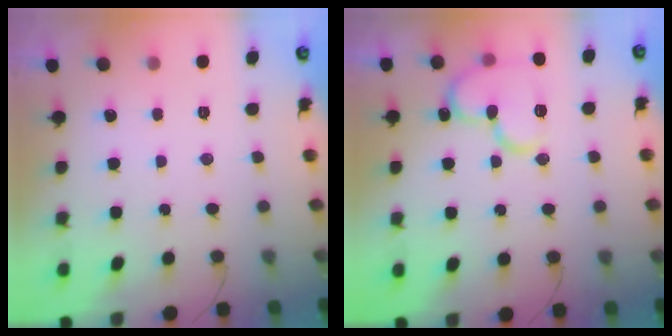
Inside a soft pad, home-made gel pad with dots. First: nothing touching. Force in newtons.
{"total": 13.9, "press": 13.8, "slide": 2.0}